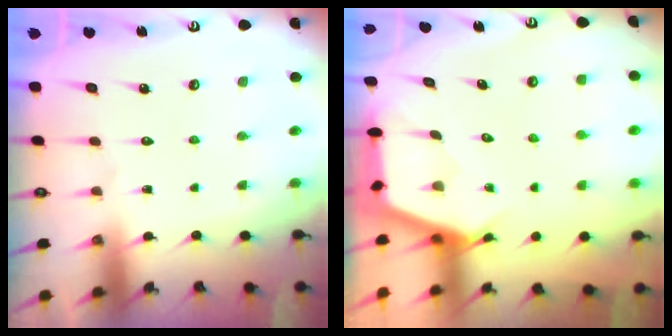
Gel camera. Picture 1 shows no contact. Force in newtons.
{"total": 2.5, "press": 2.5, "slide": 0.3}